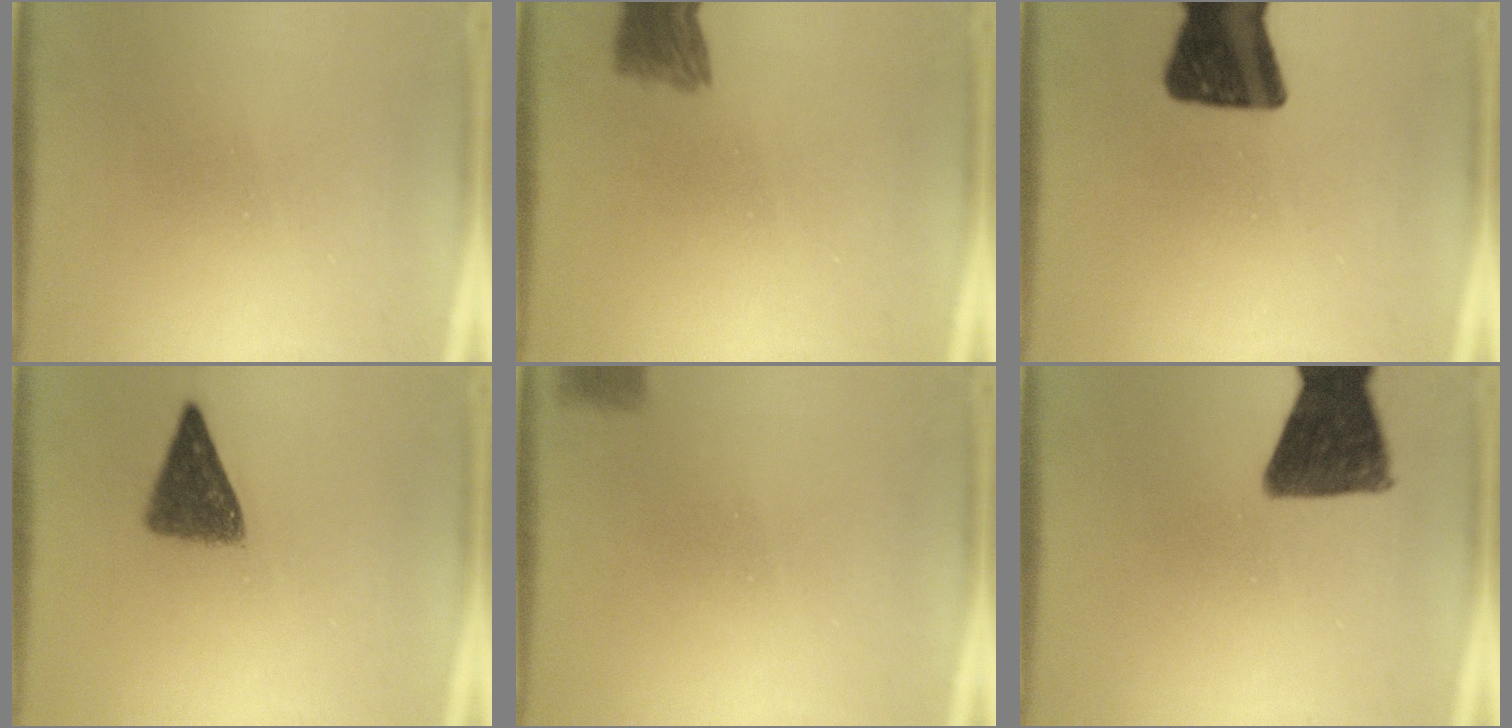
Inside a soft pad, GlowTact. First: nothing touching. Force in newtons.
{"total": 5.3}
{"total": 16.1}
{"total": 6.8}
{"total": 2.9}
{"total": 12.5}